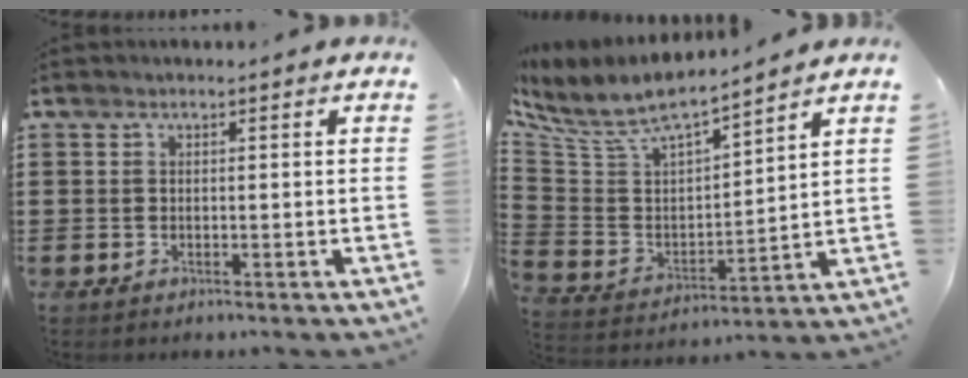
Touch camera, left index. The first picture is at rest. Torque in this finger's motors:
{"motor_torque": [2.14, 0.00, 0.48, 0.21]}